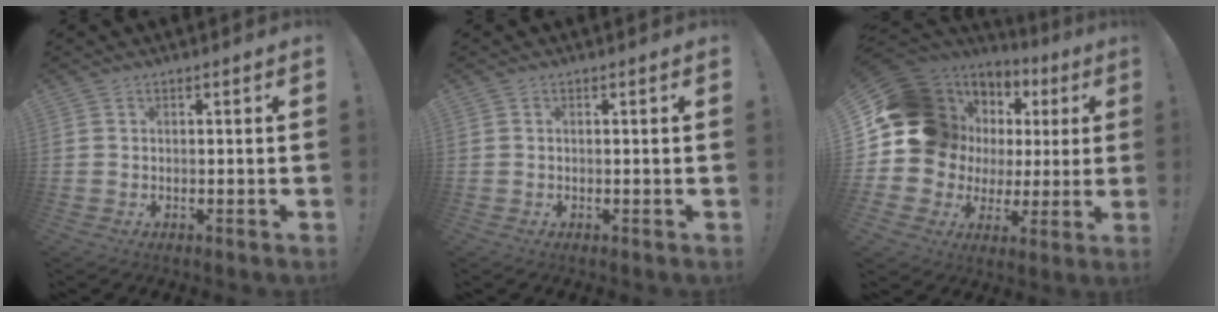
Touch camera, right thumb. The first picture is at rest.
{"total": 0.0}
{"total": 16.7, "force": [5.9, 13.6, 7.6], "torque": [-0.105, -0.051, 0.148]}